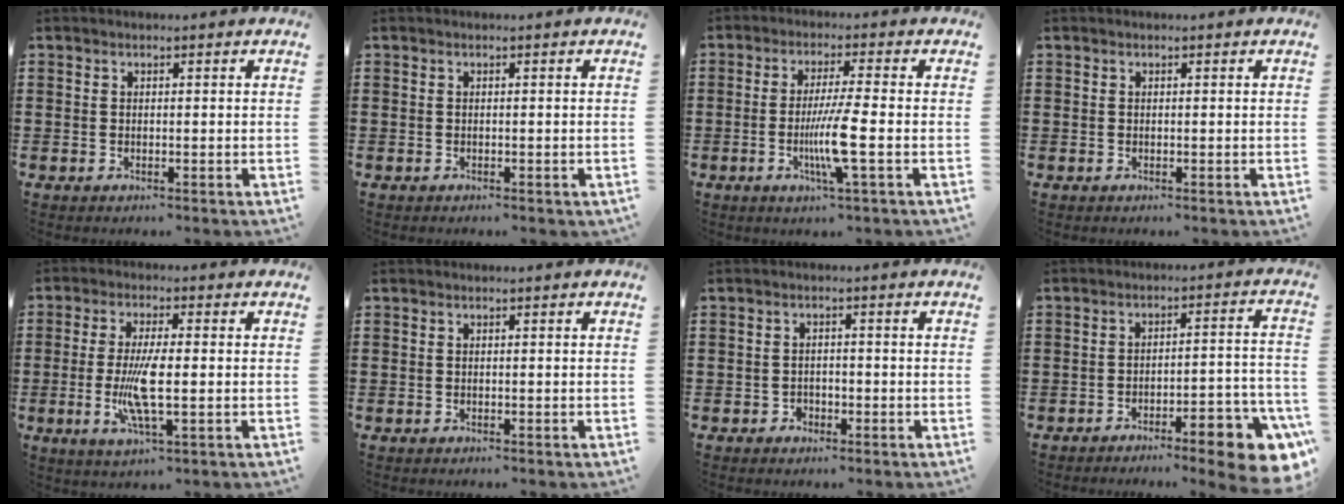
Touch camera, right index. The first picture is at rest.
{"total": 0.0}
{"total": 7.3, "force": [-1.8, -0.1, 7.0], "torque": [-0.140, -0.020, -0.037]}
{"total": 0.0}
{"total": 7.5, "force": [-0.9, 1.4, 7.3], "torque": [-0.153, -0.016, -0.022]}
{"total": 0.0}
{"total": 1.3, "force": [-0.9, 0.9, 0.2], "torque": [-0.007, -0.001, -0.021]}
{"total": 7.3, "force": [-5.6, 1.1, 4.6], "torque": [-0.061, -0.001, -0.101]}